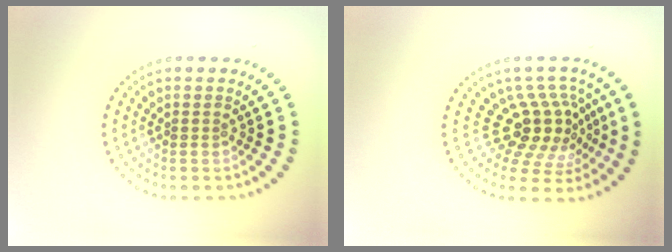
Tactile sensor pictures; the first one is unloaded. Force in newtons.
{"total": 4.9, "press": 3.5, "slide": 3.4}